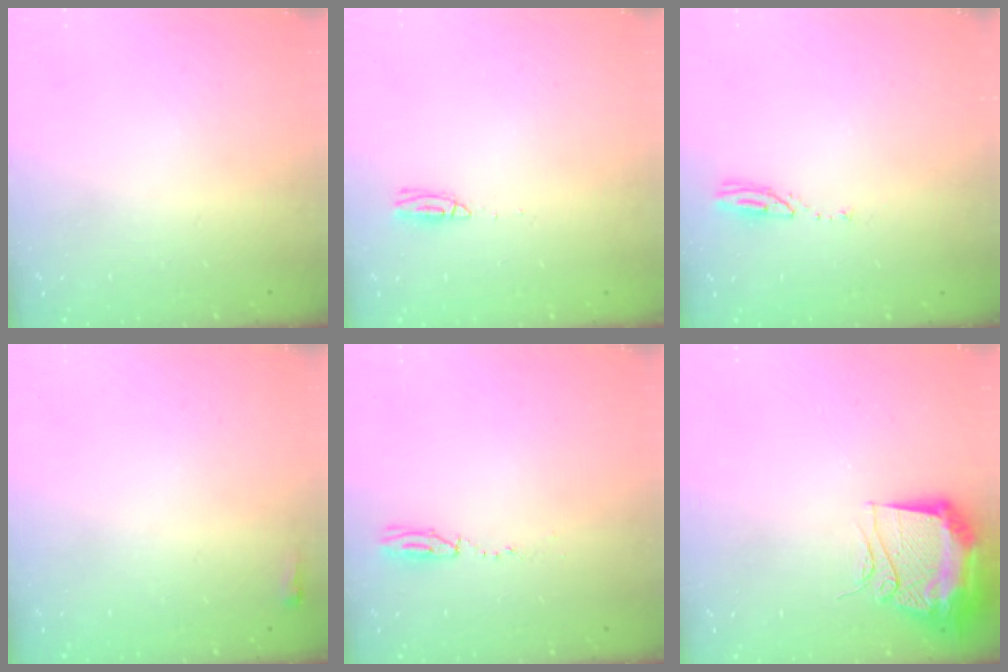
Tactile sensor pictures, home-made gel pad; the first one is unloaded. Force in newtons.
{"total": 5.4, "press": 4.1, "slide": 3.5}
{"total": 3.7, "press": 3.7, "slide": 0.4}
{"total": 2.1, "press": 2.0, "slide": 0.5}
{"total": 11.2, "press": 4.4, "slide": 10.3}
{"total": 15.0, "press": 14.9, "slide": 1.4}